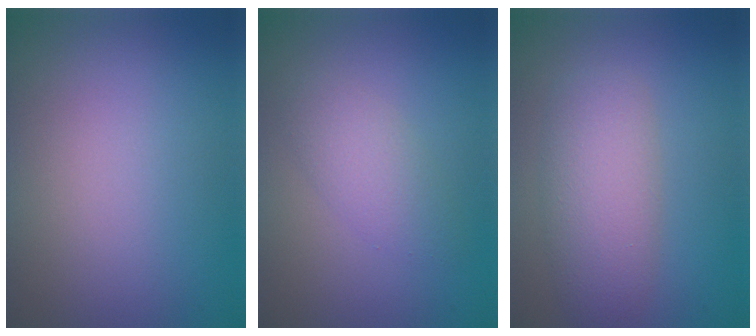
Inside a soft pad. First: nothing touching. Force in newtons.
{"total": 2.5, "press": 2.5, "slide": 0.1}
{"total": 4.4, "press": 4.4, "slide": 0.1}